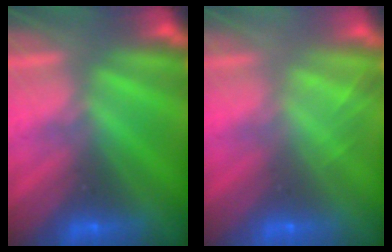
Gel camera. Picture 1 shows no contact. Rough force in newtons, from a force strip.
{"total": 2.0}